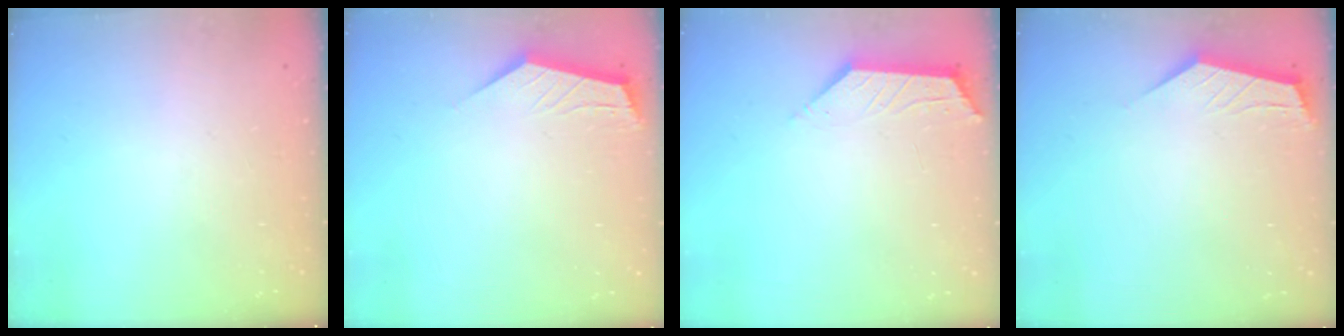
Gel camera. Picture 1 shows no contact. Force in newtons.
{"total": 2.8, "press": 2.8, "slide": 0.4}
{"total": 2.0, "press": 1.9, "slide": 0.4}
{"total": 2.3, "press": 2.3, "slide": 0.3}